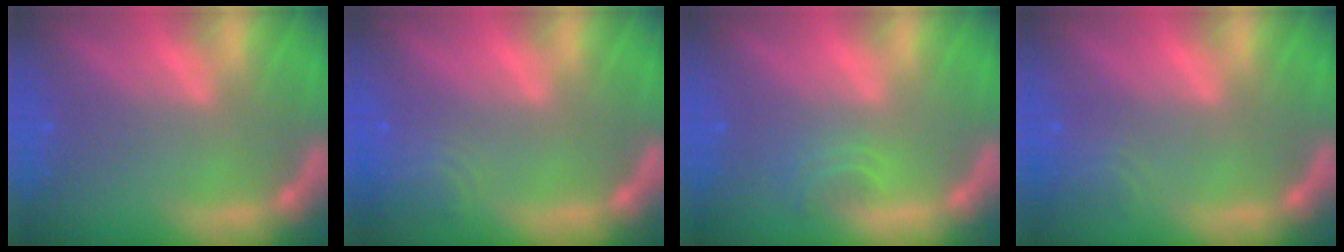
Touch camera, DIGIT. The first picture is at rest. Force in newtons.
{"total": 2.9}
{"total": 1.9}
{"total": 1.9}